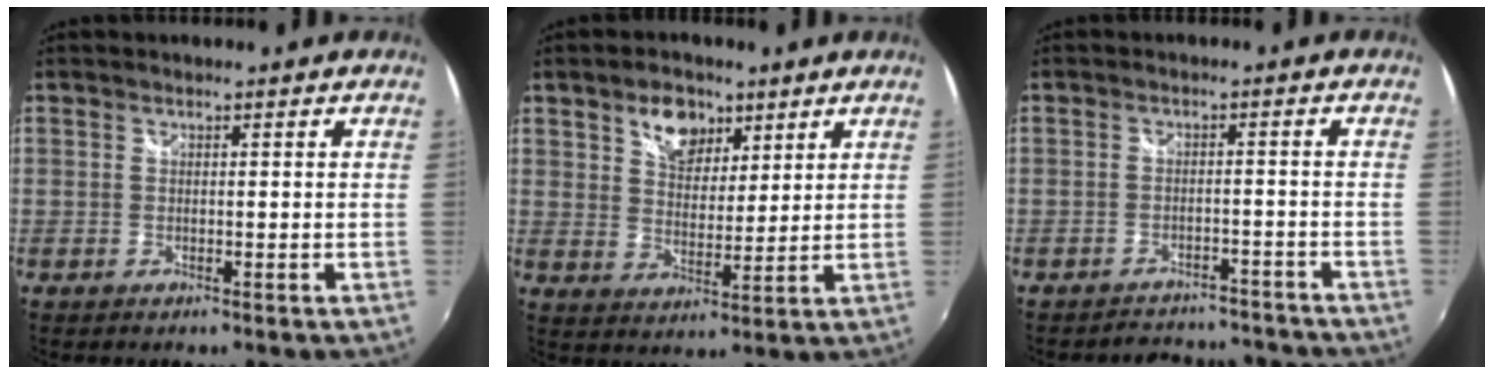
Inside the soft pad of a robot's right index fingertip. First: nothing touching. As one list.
[{"total": 8.2, "force": [4.8, 5.2, 4.2], "torque": [-0.062, 0.011, 0.082]}, {"total": 10.6, "force": [-9.8, 3.4, 2.0], "torque": [-0.044, 0.017, -0.119]}]